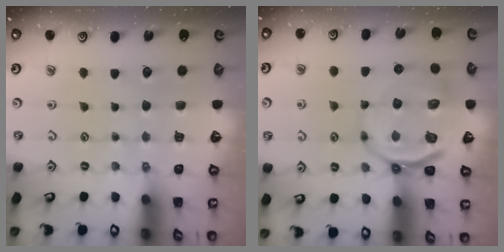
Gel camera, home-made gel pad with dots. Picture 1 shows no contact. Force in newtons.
{"total": 10.8, "press": 10.4, "slide": 2.7}